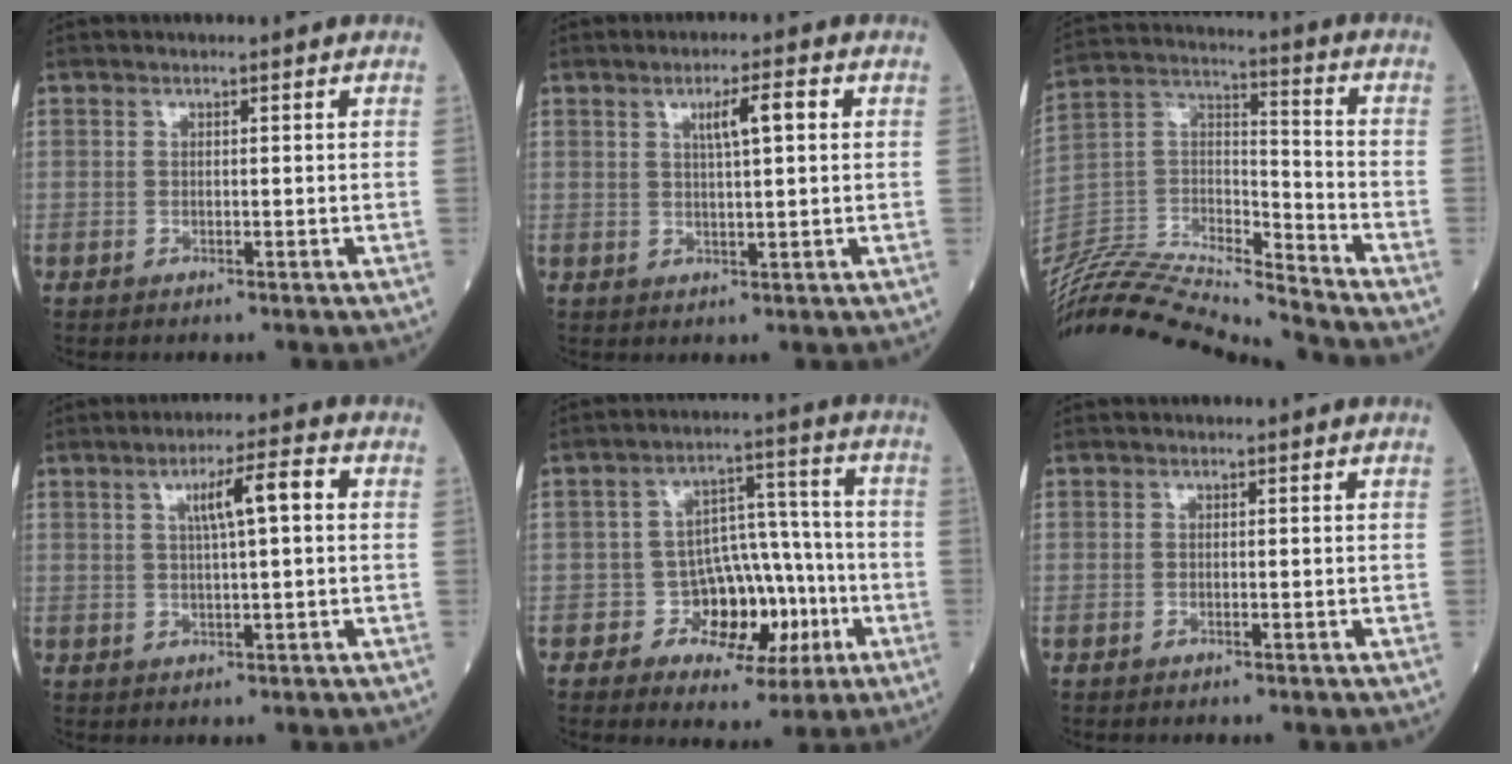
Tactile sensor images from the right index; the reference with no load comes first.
{"total": 4.5, "force": [1.5, 0.4, 4.2], "torque": [-0.072, 0.007, 0.026]}
{"total": 22.2, "force": [-21.3, -0.2, 6.3], "torque": [-0.140, 0.012, -0.372]}
{"total": 5.9, "force": [1.4, 0.5, 5.7], "torque": [-0.097, 0.012, 0.024]}
{"total": 9.7, "force": [-2.9, 6.8, 6.4], "torque": [-0.073, 0.030, -0.036]}
{"total": 0.0}